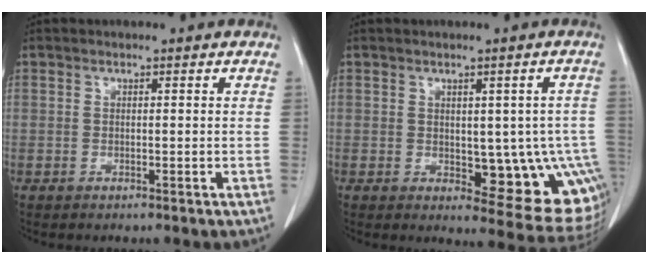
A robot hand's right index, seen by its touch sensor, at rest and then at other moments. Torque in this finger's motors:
{"motor_torque": [0.27, 0.10, 0.14, 0.02]}